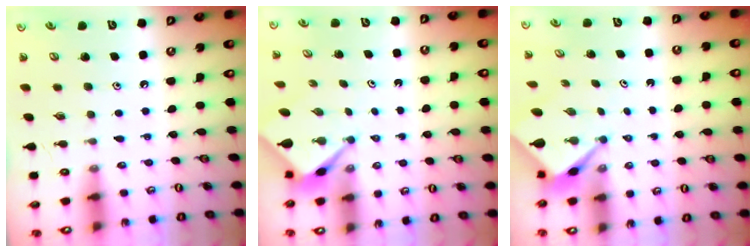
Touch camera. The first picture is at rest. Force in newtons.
{"total": 2.5, "press": 2.5, "slide": 0.2}
{"total": 2.7, "press": 2.7, "slide": 0.2}